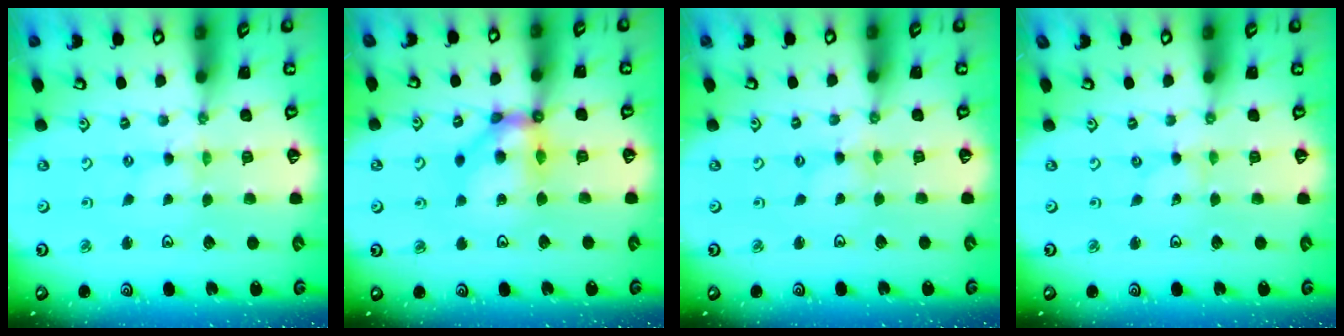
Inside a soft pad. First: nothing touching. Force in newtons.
{"total": 10.4, "press": 10.3, "slide": 1.4}
{"total": 0.0}
{"total": 0.0}